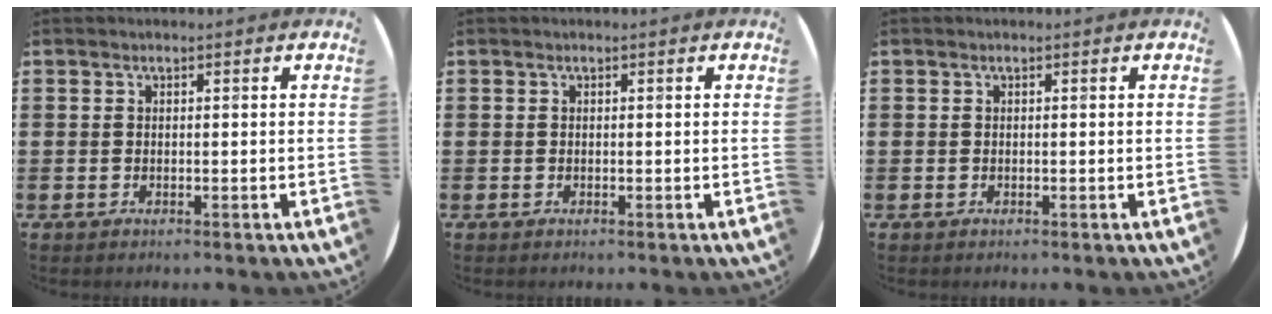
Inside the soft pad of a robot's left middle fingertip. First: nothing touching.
{"total": 0.0}
{"total": 0.0}